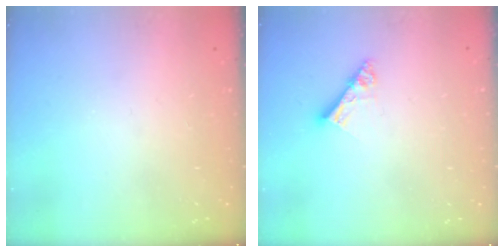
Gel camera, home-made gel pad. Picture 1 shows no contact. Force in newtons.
{"total": 5.2, "press": 5.2, "slide": 0.1}